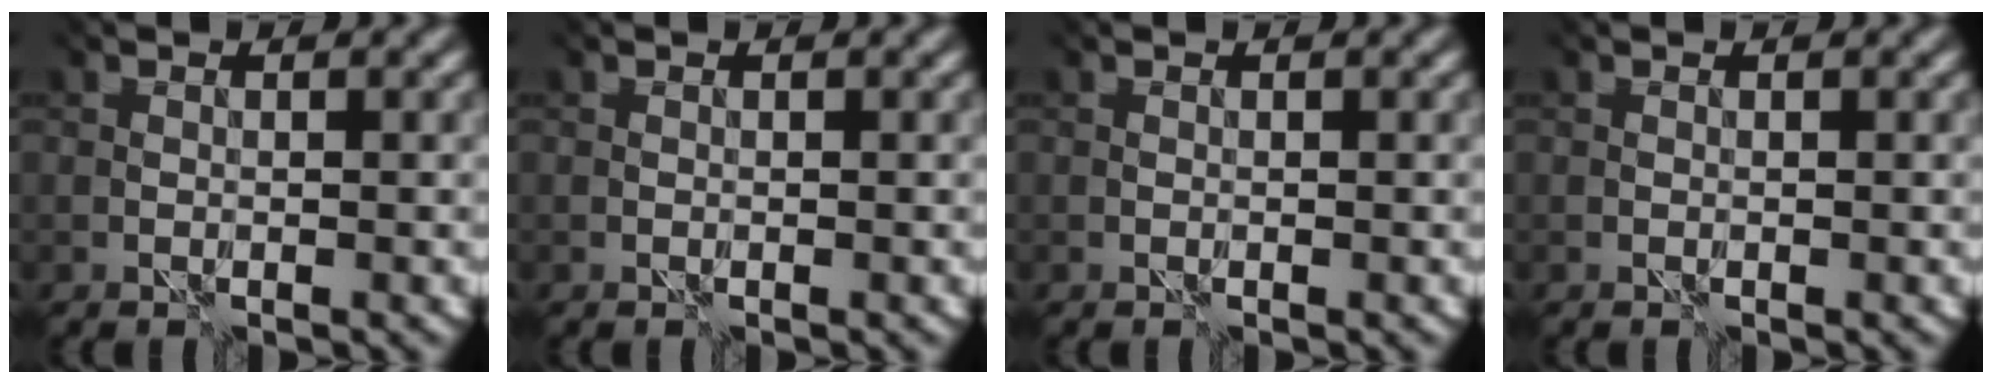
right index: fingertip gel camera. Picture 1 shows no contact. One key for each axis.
{"total": 0.0}
{"total": 0.0}
{"total": 0.0}